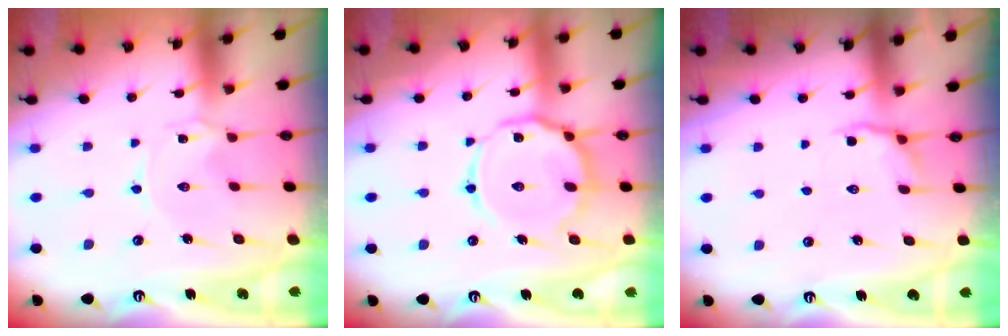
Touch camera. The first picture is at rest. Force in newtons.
{"total": 14.5, "press": 14.4, "slide": 1.3}
{"total": 3.5, "press": 3.2, "slide": 1.5}